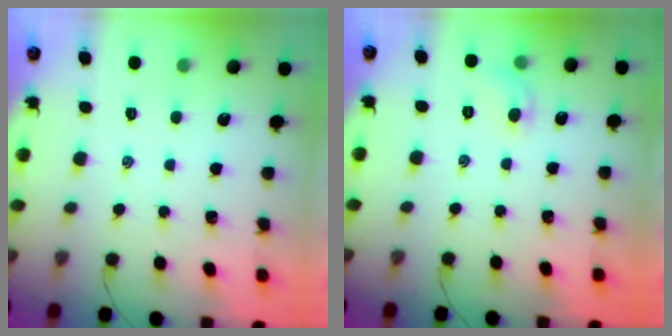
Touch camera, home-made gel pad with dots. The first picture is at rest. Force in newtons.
{"total": 5.9, "press": 5.7, "slide": 1.5}